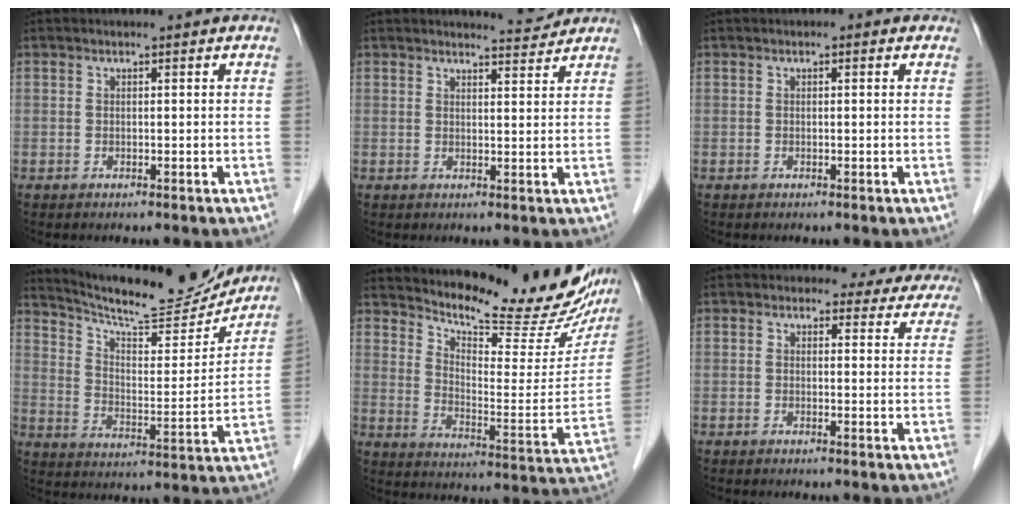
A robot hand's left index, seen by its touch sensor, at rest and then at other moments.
{"total": 2.8, "force": [2.7, -0.3, -0.4], "torque": [-0.005, -0.016, 0.038]}
{"total": 0.7, "force": [0.3, 0.5, 0.4], "torque": [-0.005, 0.005, -0.003]}
{"total": 18.3, "force": [17.3, 2.0, 5.7], "torque": [-0.099, -0.026, 0.253]}
{"total": 21.0, "force": [18.9, 4.3, 8.0], "torque": [-0.120, -0.064, 0.247]}
{"total": 7.9, "force": [7.1, 3.5, 0.3], "torque": [0.034, 0.000, 0.050]}